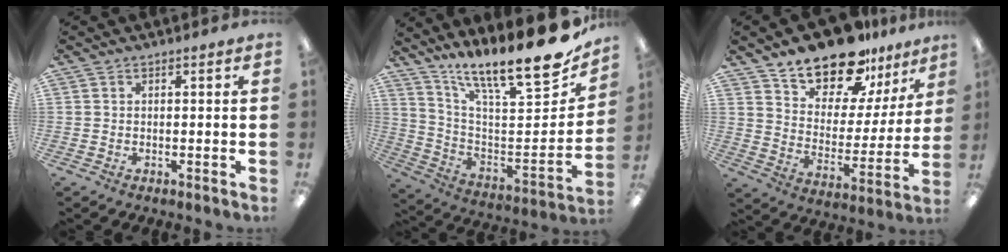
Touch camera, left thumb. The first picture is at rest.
{"total": 19.3, "force": [15.6, 3.0, 11.0], "torque": [-0.151, -0.134, 0.248]}
{"total": 17.1, "force": [14.4, 7.2, 5.7], "torque": [-0.096, -0.116, 0.256]}